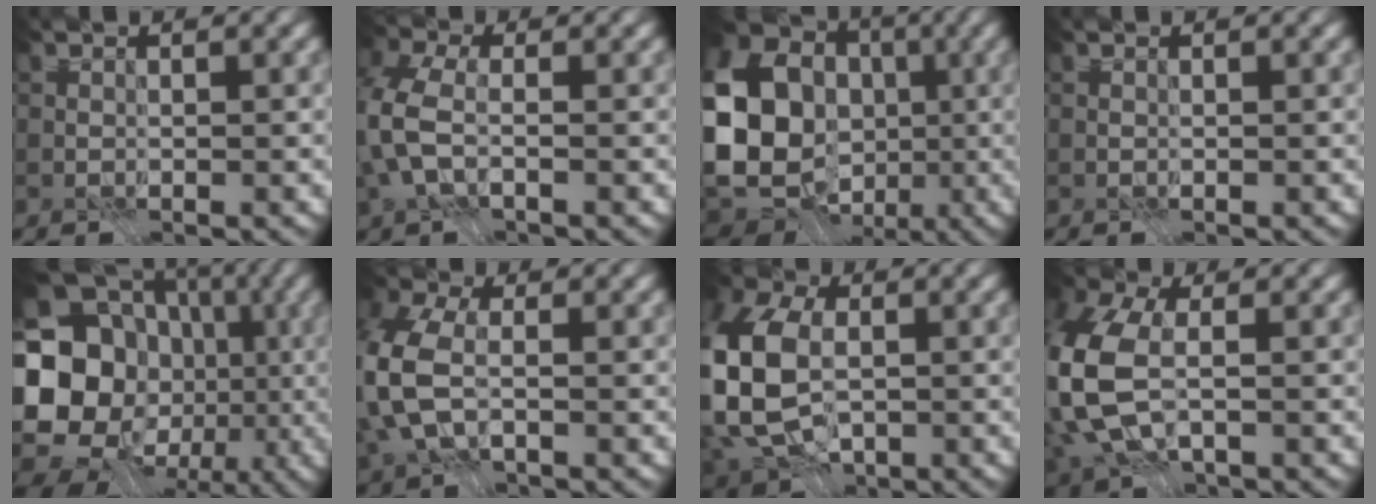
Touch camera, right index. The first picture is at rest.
{"total": 5.9, "force": [-1.3, 3.6, 4.5], "torque": [-0.123, 0.004, -0.036]}
{"total": 20.4, "force": [-1.3, 17.6, 10.1], "torque": [-0.220, -0.009, -0.058]}
{"total": 0.0}
{"total": 21.7, "force": [-3.7, 18.7, 10.4], "torque": [-0.203, 0.011, -0.095]}
{"total": 8.2, "force": [-1.0, 5.4, 6.1], "torque": [-0.168, -0.003, -0.022]}
{"total": 13.5, "force": [-1.7, 9.1, 9.9], "torque": [-0.239, -0.012, -0.045]}
{"total": 10.8, "force": [-0.8, 7.0, 8.2], "torque": [-0.230, -0.024, -0.004]}